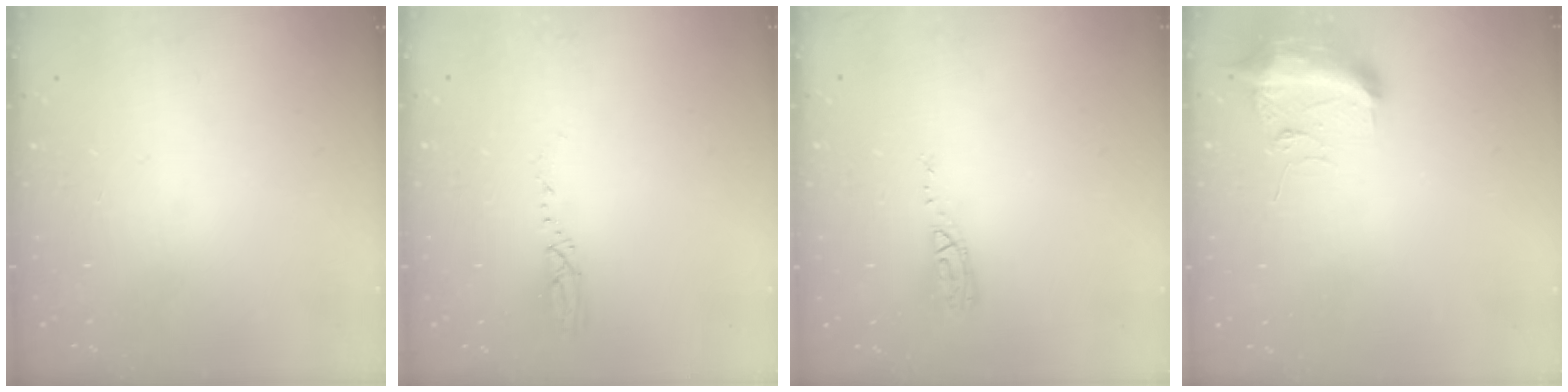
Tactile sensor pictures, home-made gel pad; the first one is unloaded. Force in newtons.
{"total": 3.3, "press": 3.1, "slide": 1.2}
{"total": 7.6, "press": 7.6, "slide": 0.7}
{"total": 10.1, "press": 10.0, "slide": 1.2}